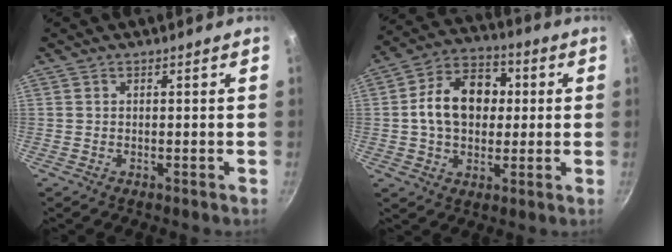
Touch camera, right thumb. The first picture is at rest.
{"total": 14.4, "force": [1.2, 10.6, 9.7], "torque": [-0.125, 0.023, 0.005]}